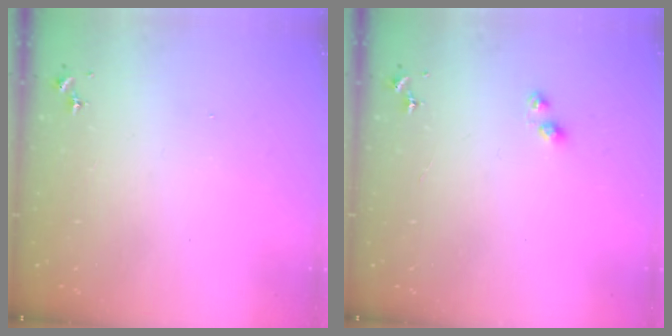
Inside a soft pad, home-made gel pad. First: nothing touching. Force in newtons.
{"total": 3.5, "press": 3.4, "slide": 0.6}